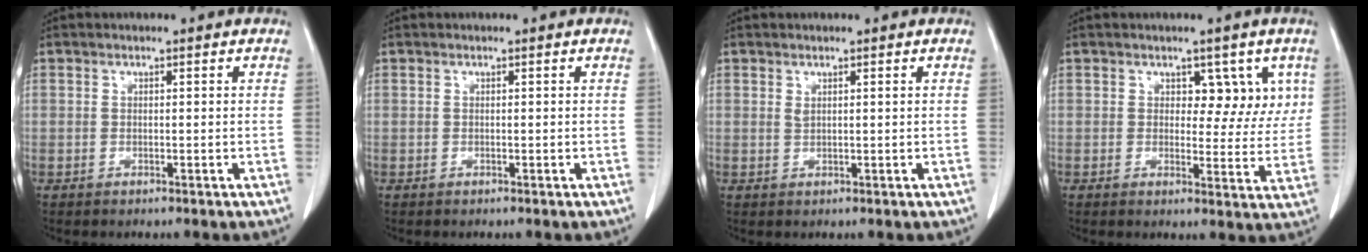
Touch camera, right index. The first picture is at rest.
{"total": 0.0}
{"total": 0.8, "force": [0.5, 0.1, 0.6], "torque": [-0.017, -0.001, 0.012]}
{"total": 5.7, "force": [2.6, 3.6, 3.6], "torque": [-0.019, 0.006, 0.032]}